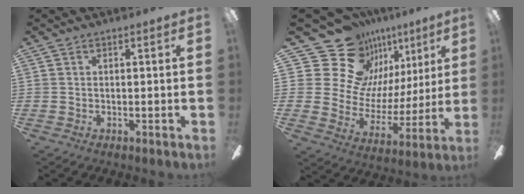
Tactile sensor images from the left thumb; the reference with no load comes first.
{"total": 21.0, "force": [13.7, 14.2, 7.0], "torque": [-0.130, -0.104, 0.280]}